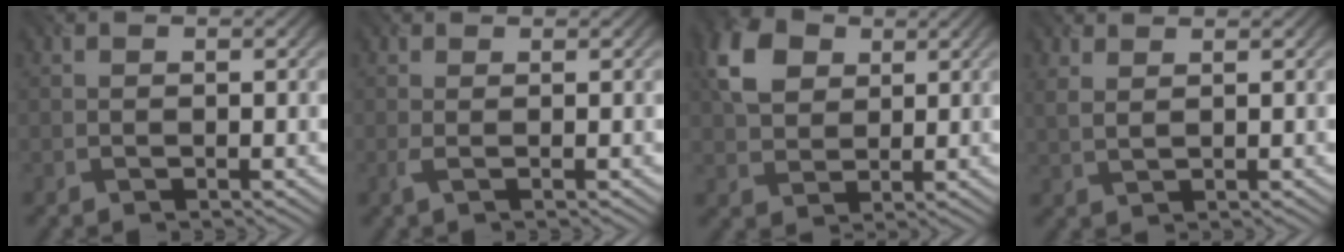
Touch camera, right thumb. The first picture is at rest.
{"total": 0.7, "force": [0.3, -0.4, 0.5], "torque": [-0.020, 0.000, 0.000]}
{"total": 6.6, "force": [2.7, 4.7, 3.6], "torque": [-0.097, 0.007, 0.045]}
{"total": 2.1, "force": [1.9, 0.1, 0.8], "torque": [-0.027, 0.000, 0.036]}